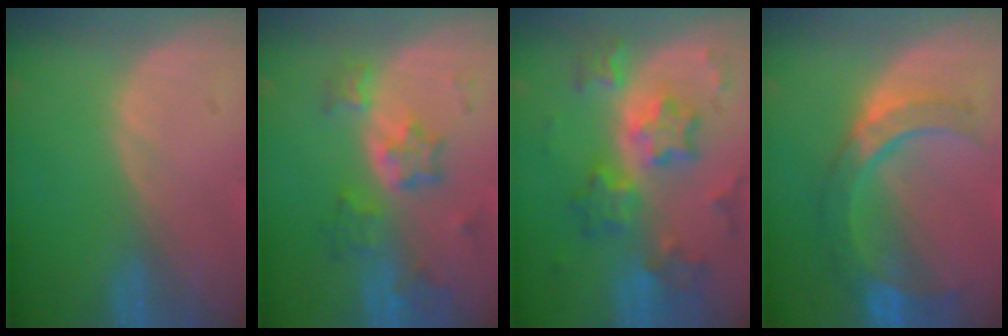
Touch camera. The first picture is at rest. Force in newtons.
{"total": 7.1, "press": 6.5, "slide": 2.9}
{"total": 9.4, "press": 9.4, "slide": 0.7}
{"total": 8.2, "press": 7.9, "slide": 2.1}